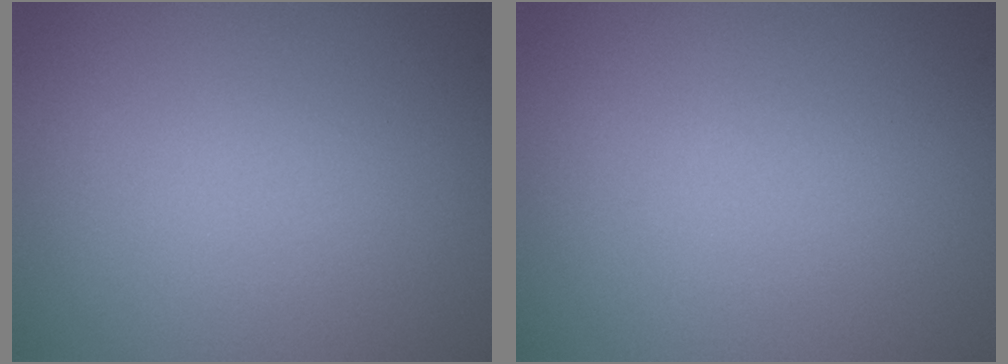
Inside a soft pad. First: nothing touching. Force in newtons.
{"total": 0.0}